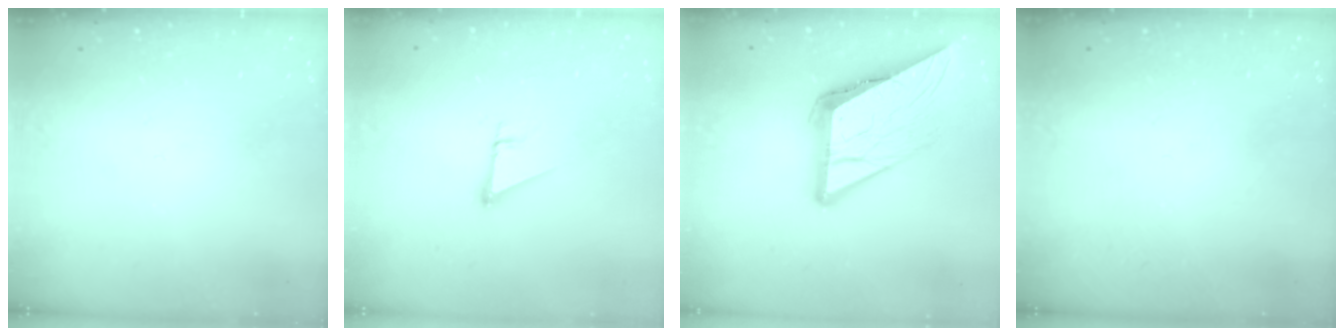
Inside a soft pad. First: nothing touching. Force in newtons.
{"total": 2.7, "press": 2.7, "slide": 0.1}
{"total": 16.6, "press": 16.5, "slide": 1.7}
{"total": 0.0}